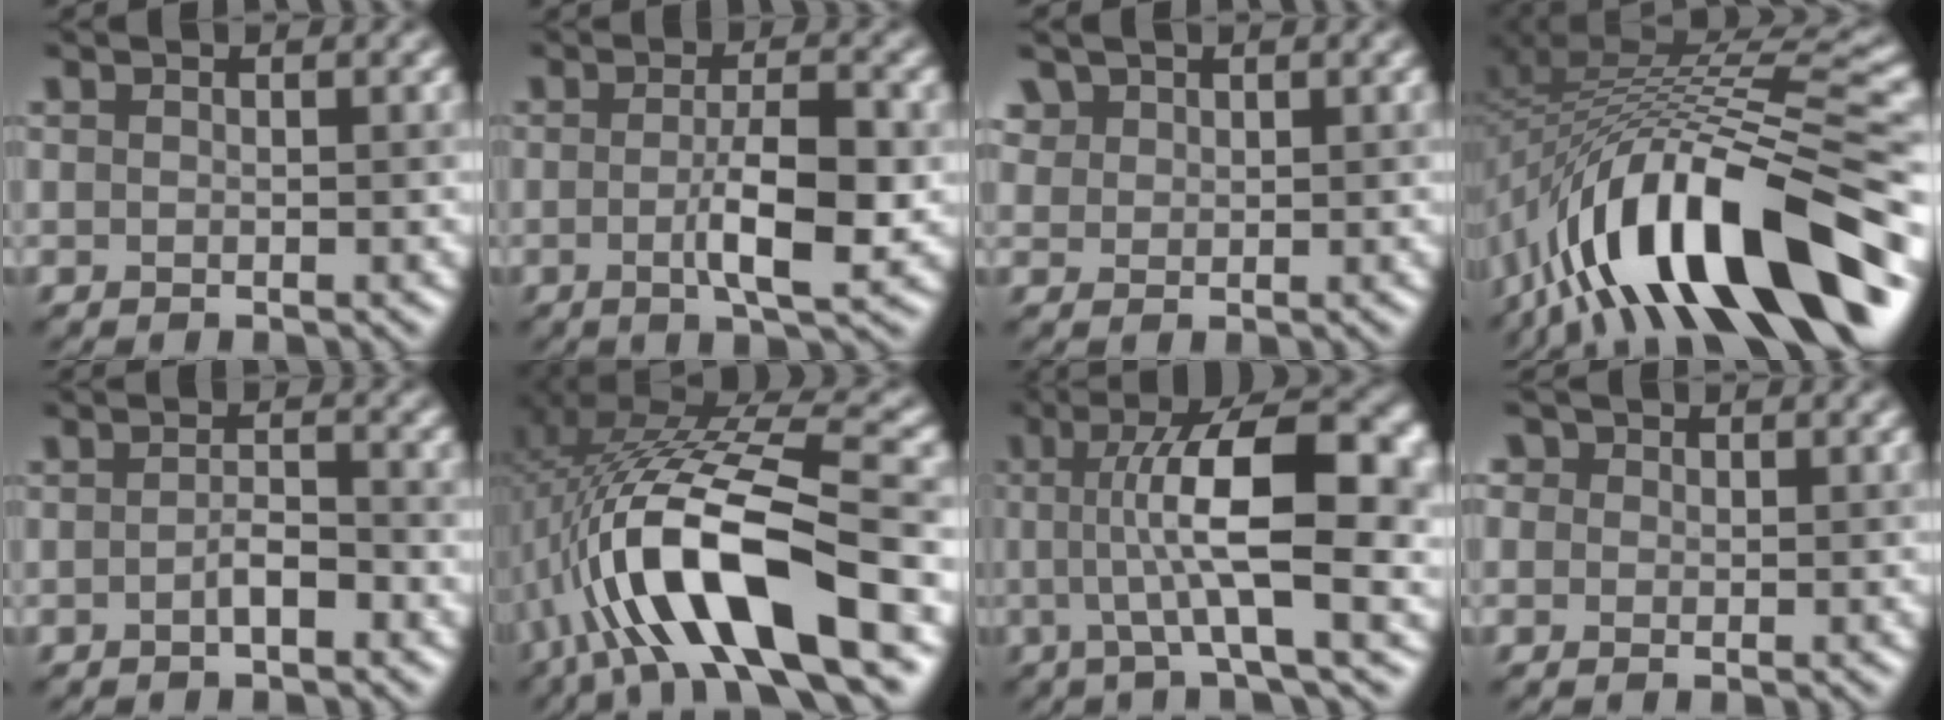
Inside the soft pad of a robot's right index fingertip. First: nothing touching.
{"total": 5.2, "force": [-0.6, 1.2, 5.0], "torque": [-0.086, -0.002, -0.011]}
{"total": 2.1, "force": [1.6, 1.4, 0.4], "torque": [-0.018, -0.006, 0.041]}
{"total": 15.4, "force": [-7.5, 5.0, 12.4], "torque": [-0.215, 0.016, -0.123]}
{"total": 1.6, "force": [-0.8, 0.5, 1.4], "torque": [-0.028, 0.004, -0.016]}
{"total": 12.7, "force": [-3.2, 4.0, 11.7], "torque": [-0.226, 0.010, -0.060]}
{"total": 10.4, "force": [0.5, 2.6, 10.1], "torque": [-0.144, 0.013, 0.004]}
{"total": 2.3, "force": [1.1, 1.9, 0.7], "torque": [-0.010, 0.015, -0.008]}